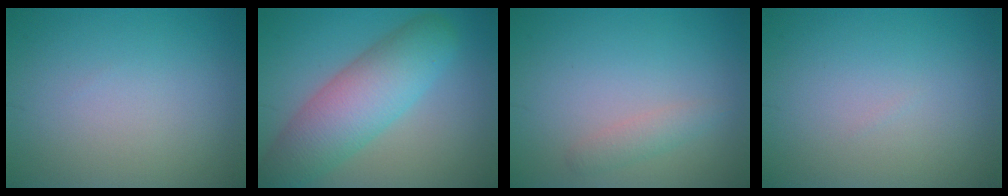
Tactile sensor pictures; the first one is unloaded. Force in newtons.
{"total": 7.6, "press": 7.6, "slide": 0.4}
{"total": 1.5, "press": 1.5, "slide": 0.0}
{"total": 0.0}